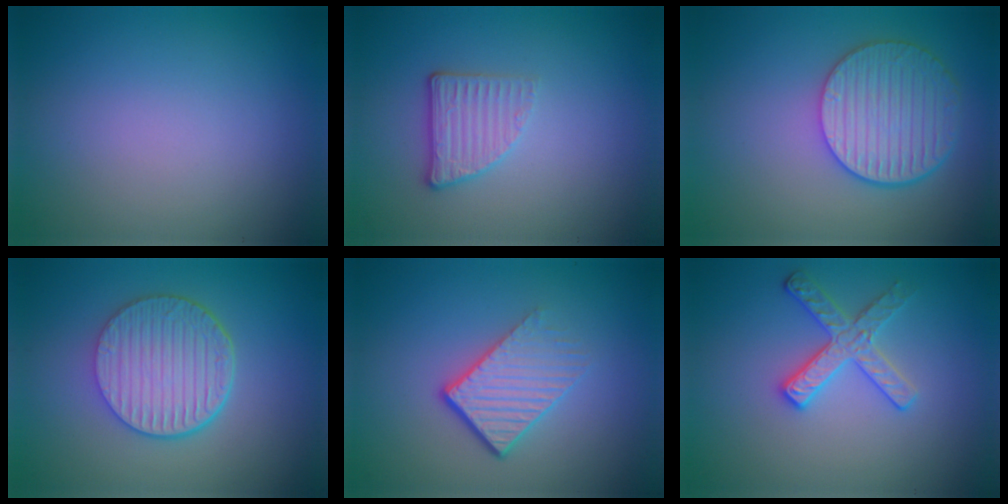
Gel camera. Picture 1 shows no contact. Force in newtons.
{"total": 2.7, "press": 2.3, "slide": 1.4}
{"total": 5.5, "press": 4.9, "slide": 2.5}
{"total": 6.5, "press": 4.7, "slide": 4.4}
{"total": 4.4, "press": 2.8, "slide": 3.4}
{"total": 2.9, "press": 2.8, "slide": 0.6}